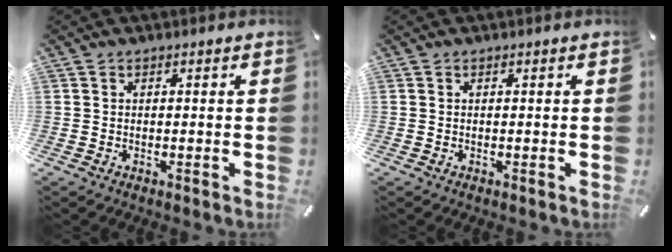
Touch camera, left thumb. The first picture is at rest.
{"total": 0.0}